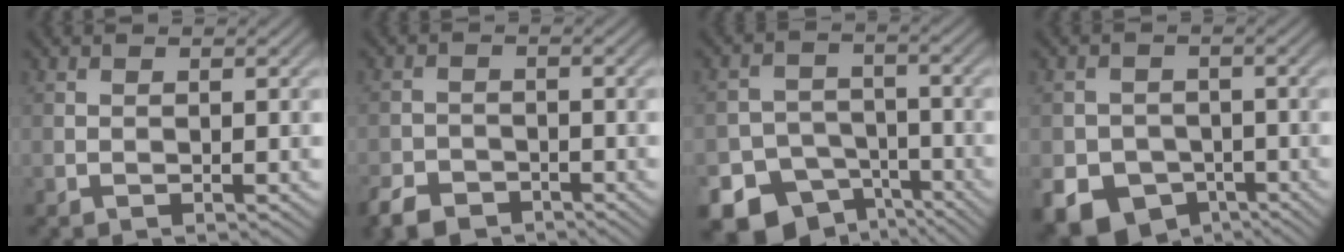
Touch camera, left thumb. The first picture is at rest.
{"total": 4.2, "force": [-3.2, 2.2, 1.6], "torque": [-0.029, -0.007, -0.067]}
{"total": 10.8, "force": [-7.3, 7.3, 3.1], "torque": [-0.059, -0.022, -0.111]}
{"total": 8.8, "force": [-4.7, 6.8, 3.0], "torque": [-0.053, -0.027, -0.094]}